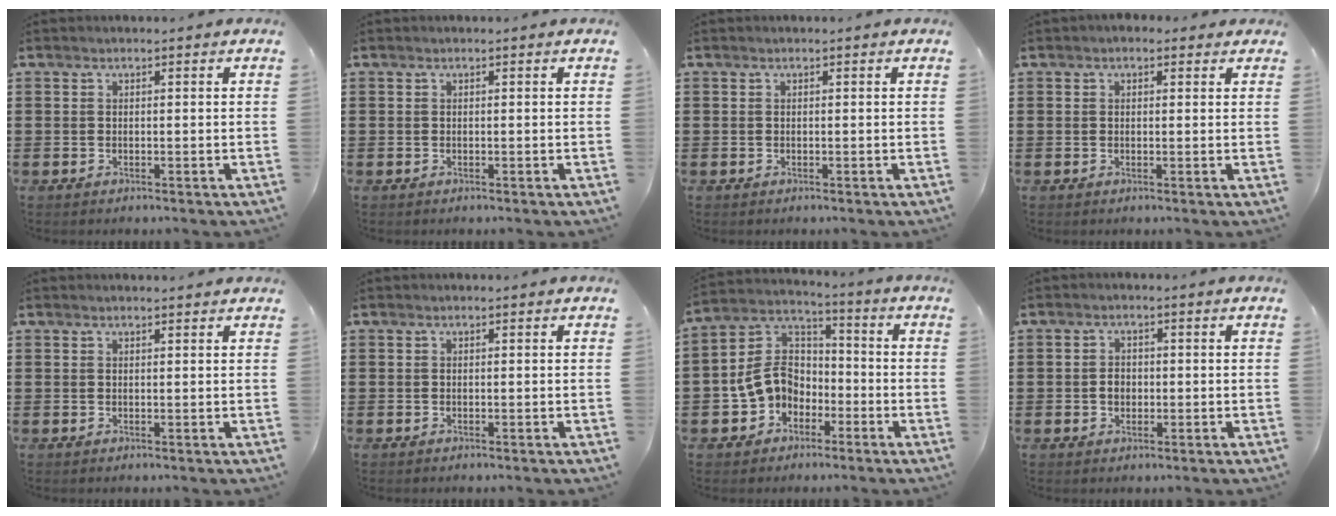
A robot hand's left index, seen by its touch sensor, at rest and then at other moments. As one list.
[{"total": 0.0}, {"total": 0.0}, {"total": 1.3, "force": [0.8, 1.0, 0.5], "torque": [-0.013, 0.009, 0.014]}, {"total": 0.9, "force": [0.8, 0.0, 0.3], "torque": [-0.007, -0.001, 0.016]}, {"total": 0.0}, {"total": 8.6, "force": [-2.6, 7.2, 3.9], "torque": [-0.117, 0.017, -0.057]}, {"total": 2.1, "force": [-0.2, 1.7, 1.3], "torque": [-0.029, 0.004, -0.005]}]